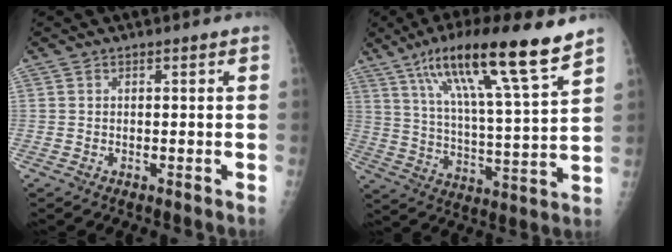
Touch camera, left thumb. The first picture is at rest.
{"total": 19.7, "force": [12.9, 1.8, 14.8], "torque": [-0.236, -0.046, 0.216]}